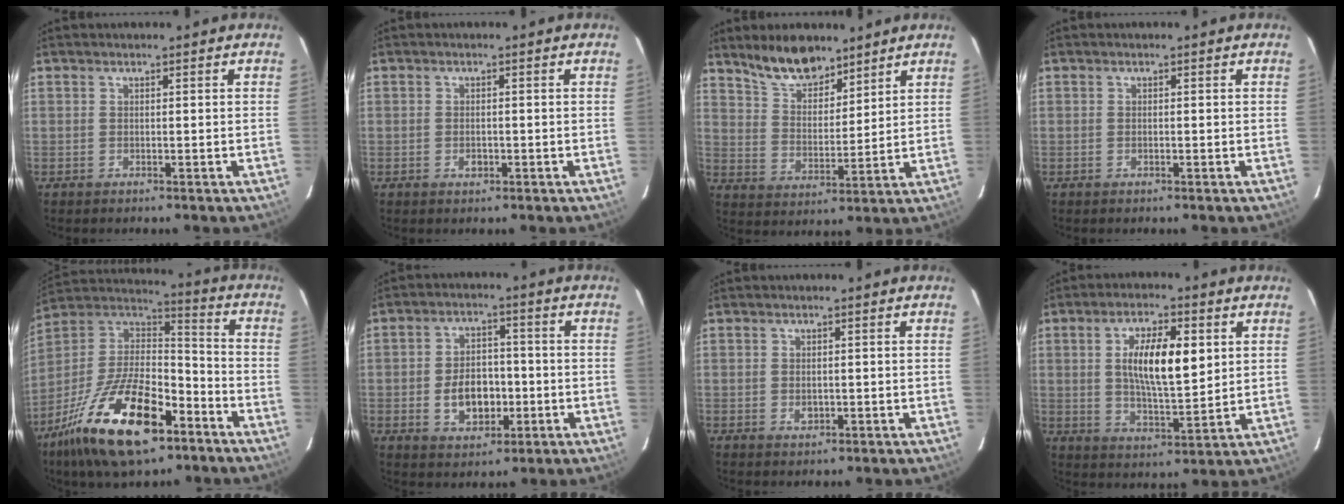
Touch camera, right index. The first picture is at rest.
{"total": 1.4, "force": [-0.6, 0.8, 0.9], "torque": [-0.019, 0.001, -0.009]}
{"total": 10.3, "force": [8.2, 3.9, 4.7], "torque": [-0.082, 0.006, 0.153]}
{"total": 0.0}
{"total": 24.7, "force": [-13.7, 10.5, 17.6], "torque": [-0.352, -0.026, -0.238]}
{"total": 8.8, "force": [-2.1, 6.1, 6.0], "torque": [-0.117, 0.013, -0.022]}
{"total": 1.9, "force": [-0.4, 1.3, 1.2], "torque": [-0.020, 0.000, -0.004]}
{"total": 11.8, "force": [2.8, 4.2, 10.6], "torque": [-0.187, 0.003, 0.052]}